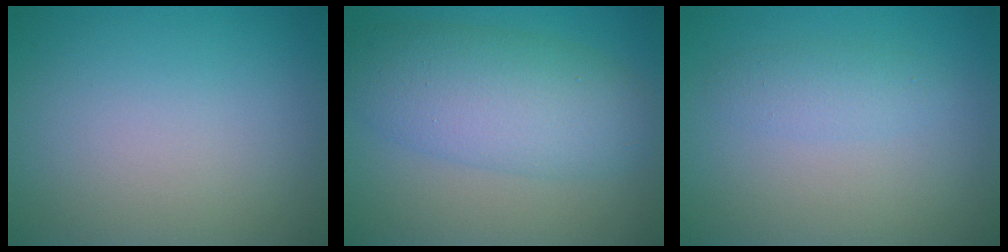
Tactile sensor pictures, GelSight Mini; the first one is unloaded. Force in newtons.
{"total": 6.6, "press": 6.6, "slide": 0.2}
{"total": 1.6, "press": 1.6, "slide": 0.0}